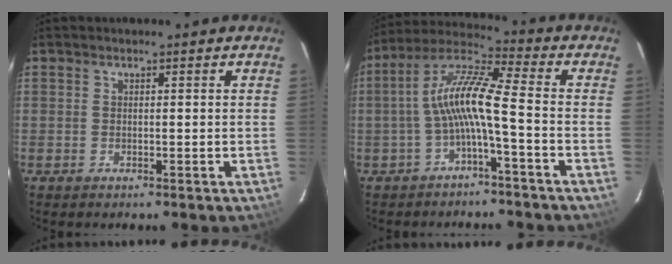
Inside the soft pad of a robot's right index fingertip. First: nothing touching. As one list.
[{"total": 9.4, "force": [-2.4, 0.5, 9.1], "torque": [-0.199, 0.023, -0.049]}]